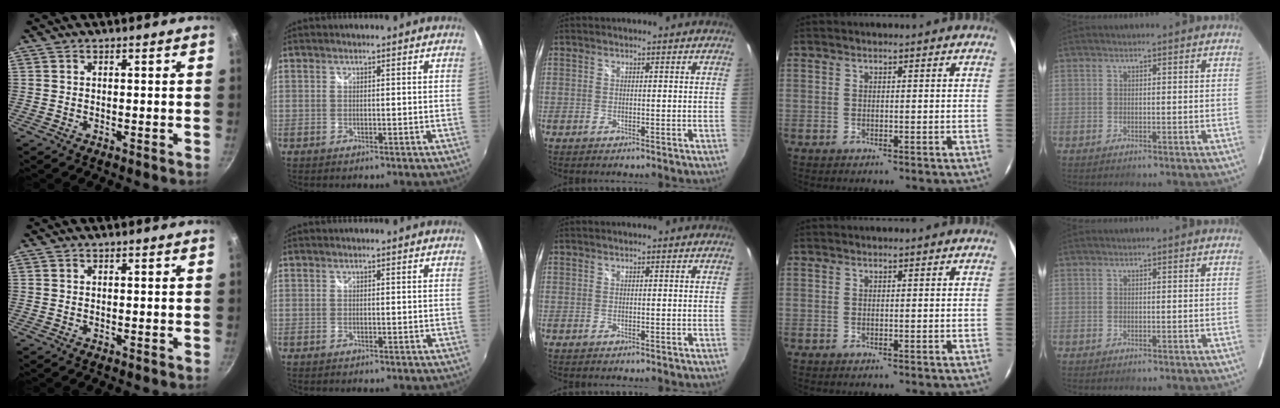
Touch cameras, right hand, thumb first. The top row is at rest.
{}